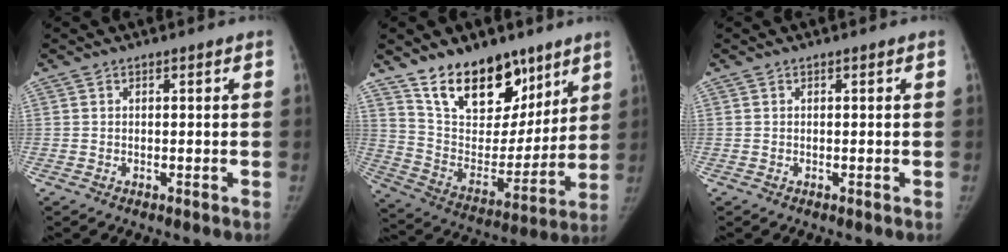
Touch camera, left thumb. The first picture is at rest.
{"total": 20.4, "force": [13.6, 11.3, 10.0], "torque": [-0.106, -0.078, 0.235]}
{"total": 0.0}